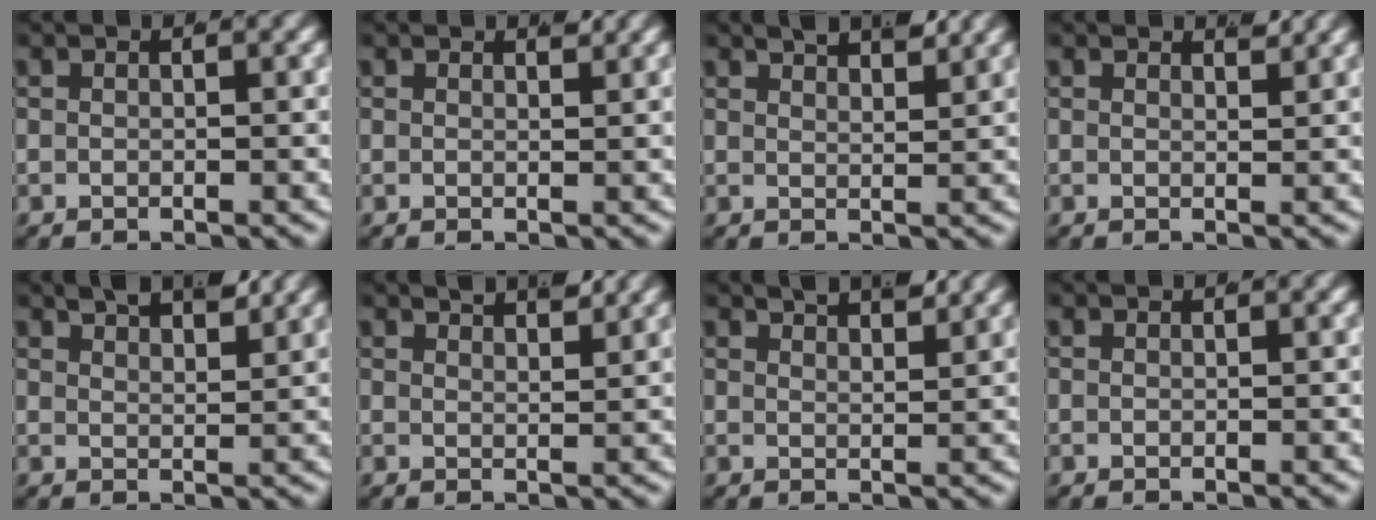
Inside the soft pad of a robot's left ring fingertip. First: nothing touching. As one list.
[{"total": 0.7, "force": [0.6, -0.3, 0.2], "torque": [0.005, -0.005, 0.011]}, {"total": 3.4, "force": [3.0, 0.3, 1.6], "torque": [-0.014, -0.002, 0.052]}, {"total": 1.1, "force": [1.0, -0.4, 0.3], "torque": [0.004, -0.006, 0.018]}, {"total": 4.1, "force": [3.5, 0.7, 2.0], "torque": [-0.021, 0.000, 0.060]}, {"total": 2.8, "force": [2.5, -0.1, 1.2], "torque": [-0.011, -0.004, 0.045]}, {"total": 3.1, "force": [2.8, 0.1, 1.4], "torque": [-0.012, -0.002, 0.050]}, {"total": 0.0}]